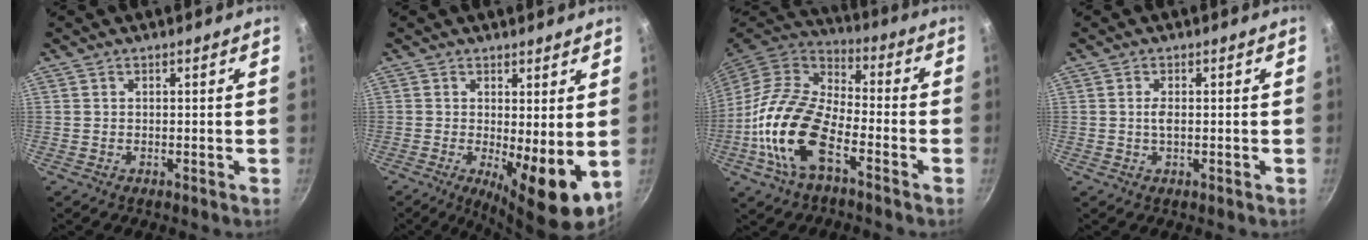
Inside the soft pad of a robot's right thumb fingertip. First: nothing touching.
{"total": 10.9, "force": [-1.5, 3.5, 10.2], "torque": [-0.151, -0.024, -0.012]}
{"total": 17.7, "force": [-6.8, 8.6, 13.9], "torque": [-0.281, 0.044, -0.134]}
{"total": 1.6, "force": [0.0, 0.6, 1.5], "torque": [-0.030, 0.000, 0.001]}